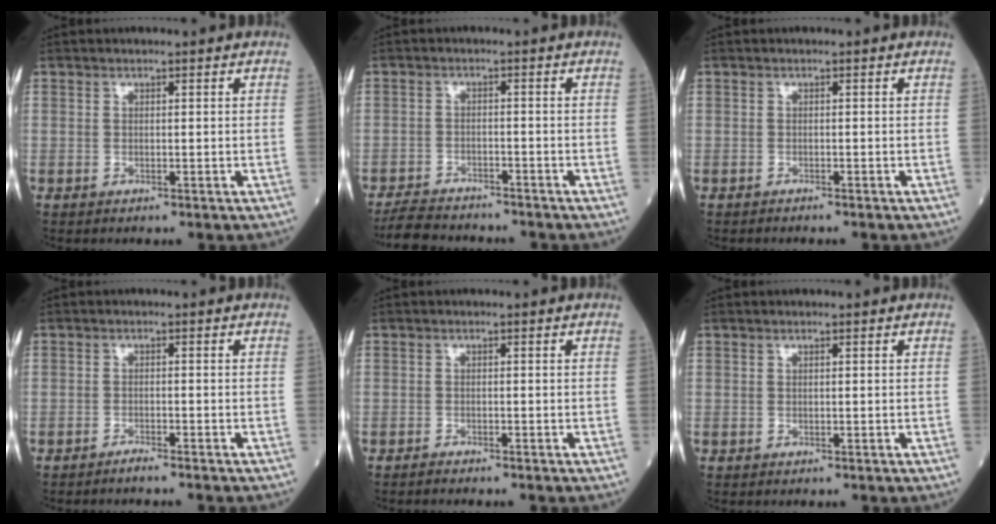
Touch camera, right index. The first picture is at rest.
{"total": 7.1, "force": [-6.7, 1.5, 1.8], "torque": [-0.030, -0.015, -0.111]}
{"total": 1.7, "force": [-1.6, 0.0, 0.6], "torque": [-0.010, -0.001, -0.019]}
{"total": 1.7, "force": [-1.6, -0.2, 0.6], "torque": [-0.014, -0.001, -0.025]}
{"total": 1.1, "force": [-1.0, -0.1, 0.3], "torque": [-0.010, -0.001, -0.018]}
{"total": 0.0}